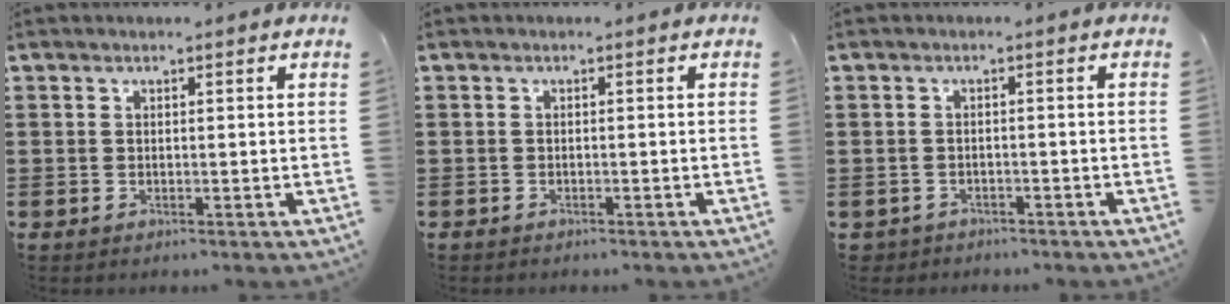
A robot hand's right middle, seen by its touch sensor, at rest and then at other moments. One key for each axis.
{"total": 0.8, "fx": -0.8, "fy": 0.2, "fz": 0.0, "tx": -0.001, "ty": 0.002, "tz": -0.017}
{"total": 1.9, "fx": -1.8, "fy": 0.7, "fz": -0.2, "tx": -0.003, "ty": 0.000, "tz": -0.042}